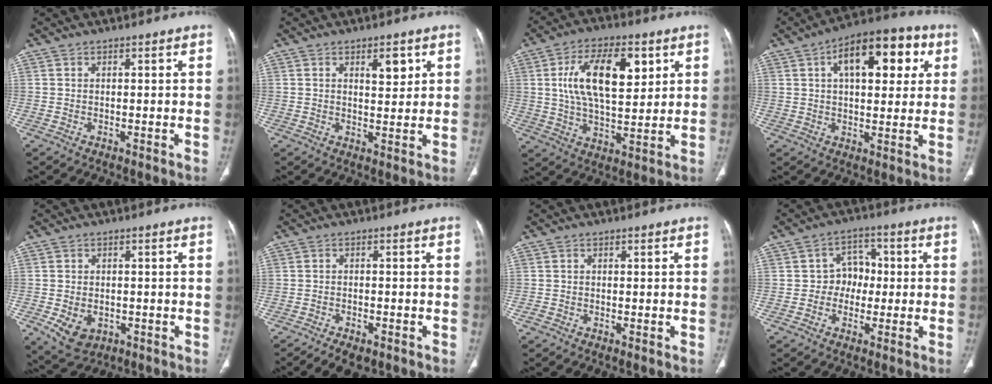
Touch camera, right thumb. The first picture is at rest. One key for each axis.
{"total": 3.9, "fx": 1.9, "fy": 1.7, "fz": 3.0, "tx": -0.033, "ty": -0.012, "tz": 0.031}
{"total": 15.9, "fx": 4.8, "fy": 7.6, "fz": 13.1, "tx": -0.209, "ty": -0.010, "tz": 0.087}
{"total": 16.7, "fx": 5.6, "fy": 8.3, "fz": 13.4, "tx": -0.151, "ty": 0.015, "tz": 0.076}
{"total": 6.5, "fx": -2.2, "fy": 4.8, "fz": 3.8, "tx": -0.060, "ty": 0.006, "tz": -0.023}
{"total": 5.8, "fx": -4.3, "fy": 2.6, "fz": 2.8, "tx": -0.044, "ty": 0.012, "tz": -0.062}
{"total": 0.6, "fx": -0.6, "fy": 0.2, "fz": 0.2, "tx": -0.008, "ty": -0.001, "tz": -0.014}
{"total": 5.8, "fx": -0.4, "fy": 5.0, "fz": 3.0, "tx": -0.006, "ty": 0.019, "tz": -0.018}